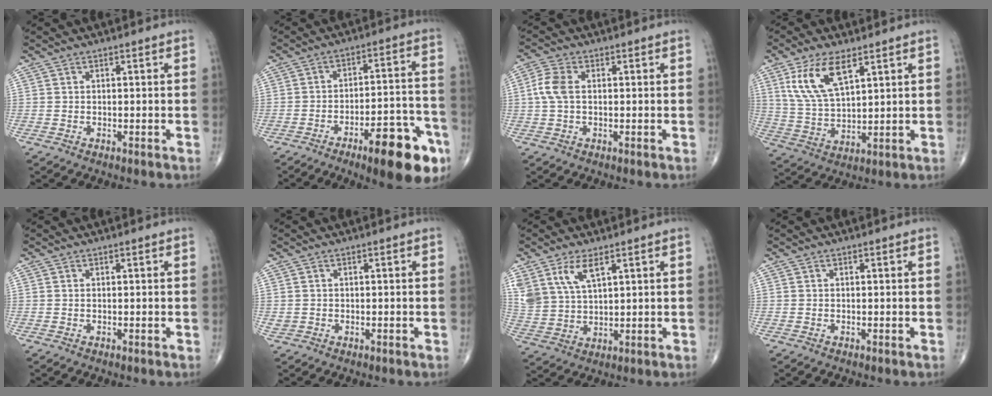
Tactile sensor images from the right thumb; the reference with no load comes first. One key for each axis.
{"total": 16.5, "fx": -8.8, "fy": 5.1, "fz": 13.0, "tx": -0.137, "ty": 0.059, "tz": -0.116}
{"total": 4.6, "fx": 0.4, "fy": 2.7, "fz": 3.7, "tx": -0.098, "ty": 0.014, "tz": 0.004}
{"total": 11.3, "fx": 5.7, "fy": 4.8, "fz": 8.5, "tx": -0.164, "ty": -0.020, "tz": 0.122}
{"total": 0.0}
{"total": 0.8, "fx": 0.1, "fy": 0.8, "fz": 0.3, "tx": -0.003, "ty": 0.001, "tz": 0.006}
{"total": 8.6, "fx": 4.9, "fy": 3.9, "fz": 5.9, "tx": -0.122, "ty": -0.015, "tz": 0.107}
{"total": 0.0}